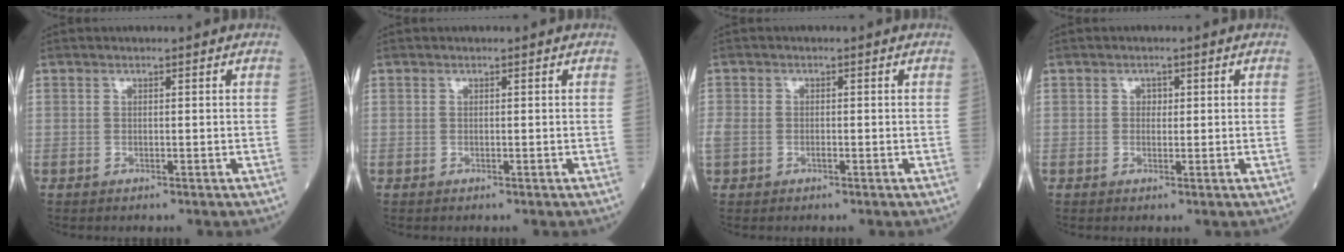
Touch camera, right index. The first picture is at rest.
{"total": 0.0}
{"total": 3.2, "force": [-0.9, 2.4, 2.0], "torque": [-0.062, 0.008, -0.012]}
{"total": 1.2, "force": [0.2, 0.9, 0.6], "torque": [-0.006, 0.003, 0.001]}